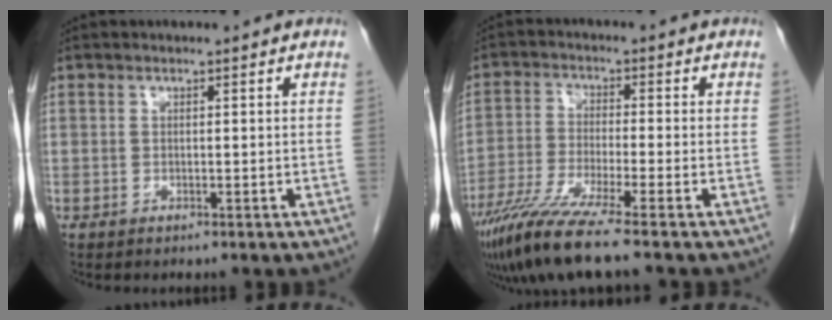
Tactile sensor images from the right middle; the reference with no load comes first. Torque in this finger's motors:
{"motor_torque": [1.16, -0.98, 0.37, 0.18]}